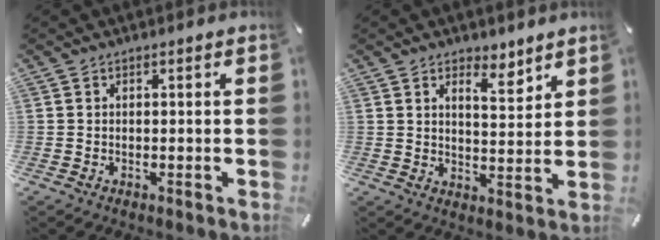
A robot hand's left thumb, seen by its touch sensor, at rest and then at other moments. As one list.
[{"total": 5.6, "force": [4.8, 2.2, 2.0], "torque": [-0.014, -0.036, 0.081]}]